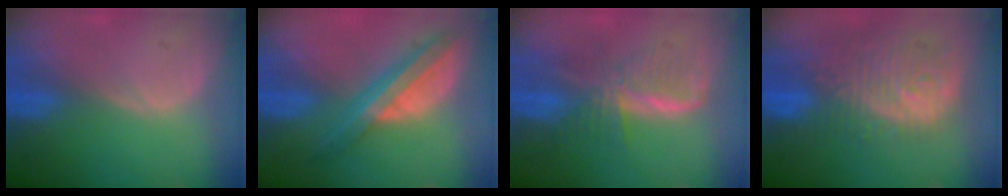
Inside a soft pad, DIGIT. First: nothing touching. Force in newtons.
{"total": 8.0, "press": 6.6, "slide": 4.5}
{"total": 6.6, "press": 6.3, "slide": 2.1}
{"total": 12.2, "press": 10.9, "slide": 5.5}